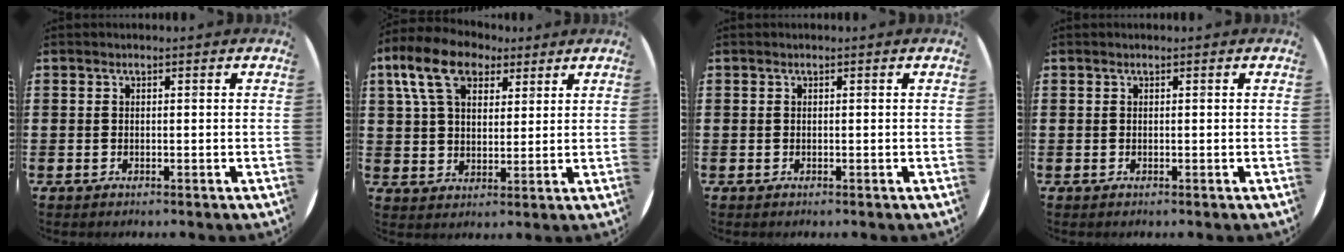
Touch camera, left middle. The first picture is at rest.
{"total": 9.0, "force": [5.7, 5.1, 4.6], "torque": [-0.096, 0.006, 0.104]}
{"total": 0.0}
{"total": 0.0}